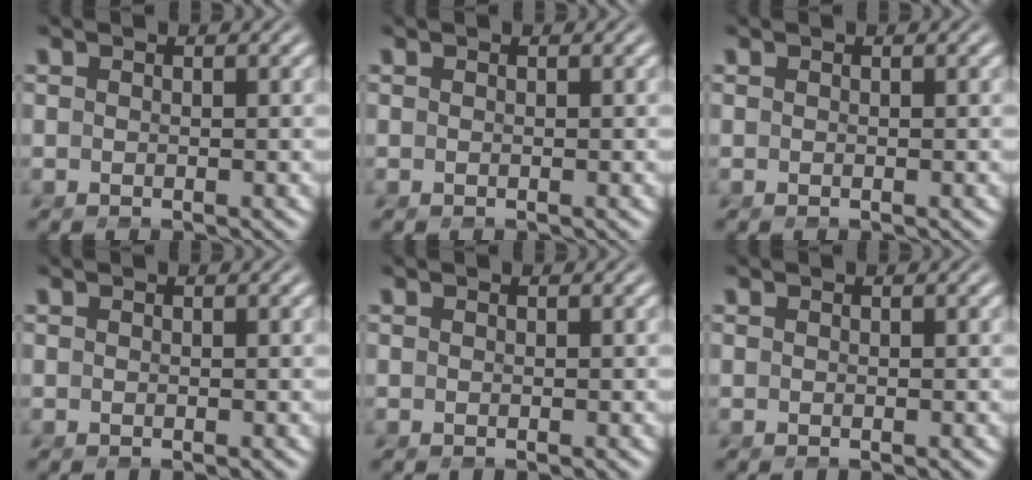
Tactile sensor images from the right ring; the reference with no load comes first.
{"total": 0.0}
{"total": 0.0}
{"total": 0.0}
{"total": 0.0}
{"total": 0.0}